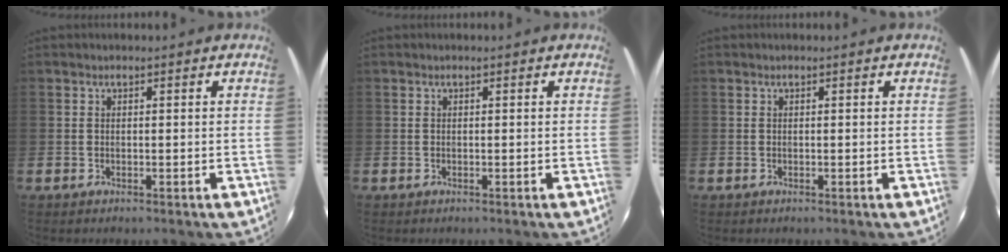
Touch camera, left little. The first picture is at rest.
{"total": 0.0}
{"total": 0.0}